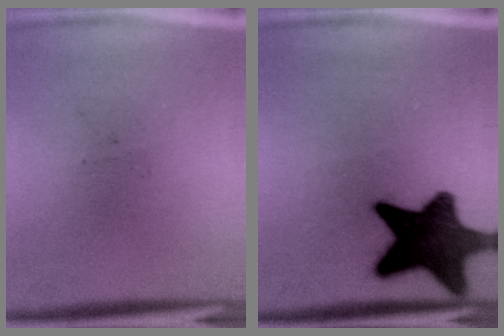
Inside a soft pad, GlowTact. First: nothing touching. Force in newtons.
{"total": 13.1}